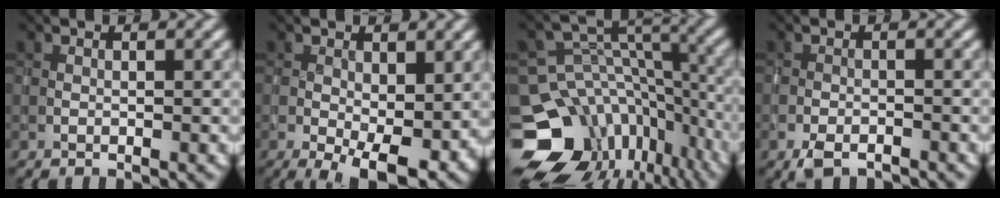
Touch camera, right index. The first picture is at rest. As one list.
[{"total": 6.9, "force": [-1.8, 3.7, 5.5], "torque": [-0.092, -0.026, -0.016]}, {"total": 15.8, "force": [-10.0, 11.3, 4.9], "torque": [-0.129, -0.017, -0.135]}, {"total": 2.7, "force": [-2.2, 1.0, 1.2], "torque": [-0.023, -0.004, -0.042]}]